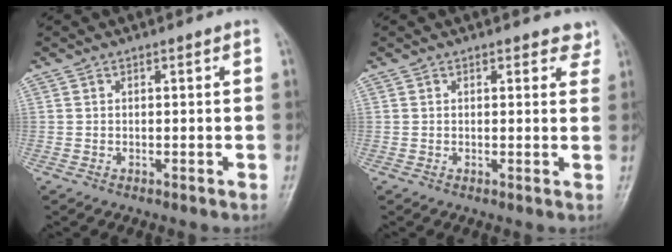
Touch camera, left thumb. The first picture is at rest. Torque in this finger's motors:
{"motor_torque": [-0.08, -0.01, -0.36, -0.18, 0.04]}